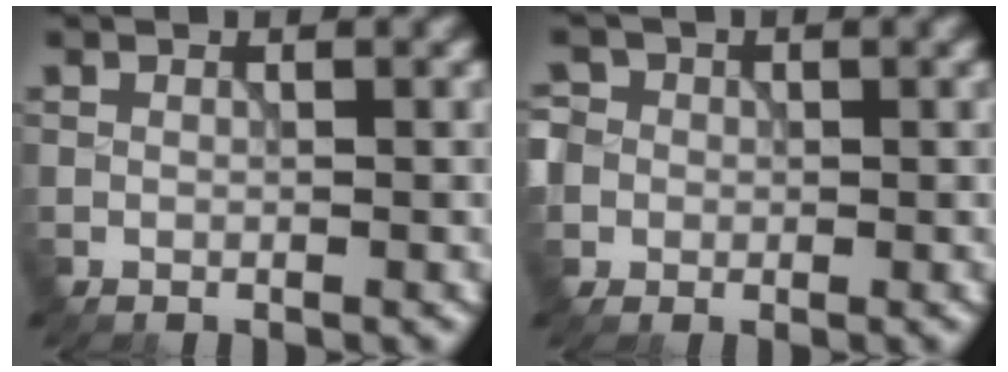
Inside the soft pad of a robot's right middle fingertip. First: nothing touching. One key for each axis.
{"total": 4.7, "fx": 0.0, "fy": 4.4, "fz": 1.5, "tx": -0.033, "ty": 0.027, "tz": -0.022}